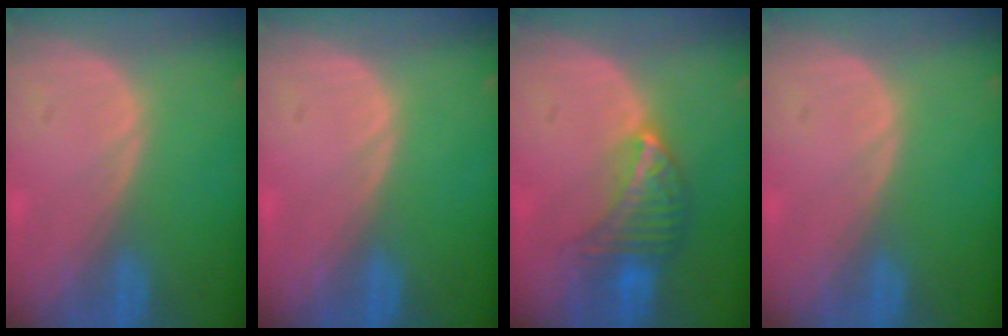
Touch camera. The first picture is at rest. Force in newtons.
{"total": 0.0}
{"total": 6.7, "press": 6.0, "slide": 2.8}
{"total": 0.0}